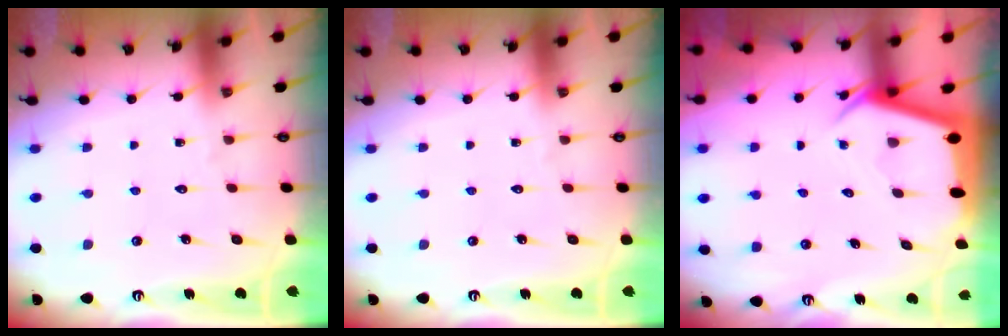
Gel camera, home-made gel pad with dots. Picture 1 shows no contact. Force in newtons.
{"total": 0.0}
{"total": 3.2, "press": 3.2, "slide": 0.3}